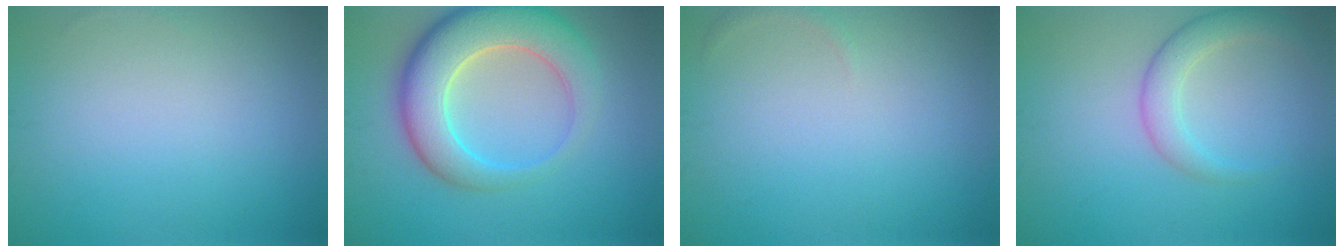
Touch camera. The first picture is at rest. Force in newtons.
{"total": 8.5, "press": 8.5, "slide": 0.6}
{"total": 0.6, "press": 0.6, "slide": 0.1}
{"total": 2.9, "press": 2.9, "slide": 0.2}